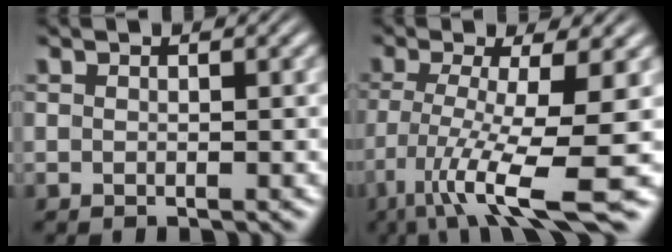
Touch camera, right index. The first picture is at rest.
{"total": 8.8, "force": [-4.1, 2.2, 7.4], "torque": [-0.129, -0.037, -0.045]}